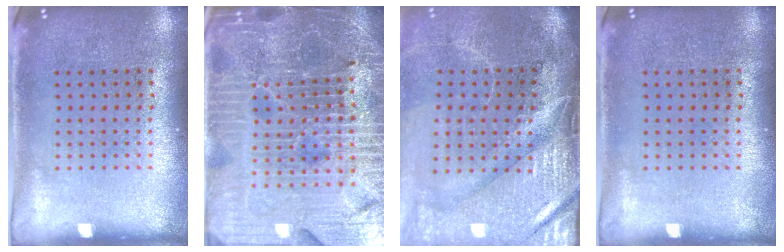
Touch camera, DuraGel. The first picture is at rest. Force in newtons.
{"total": 5.9, "press": 5.4, "slide": 2.4}
{"total": 4.7, "press": 4.0, "slide": 2.5}
{"total": 0.0}